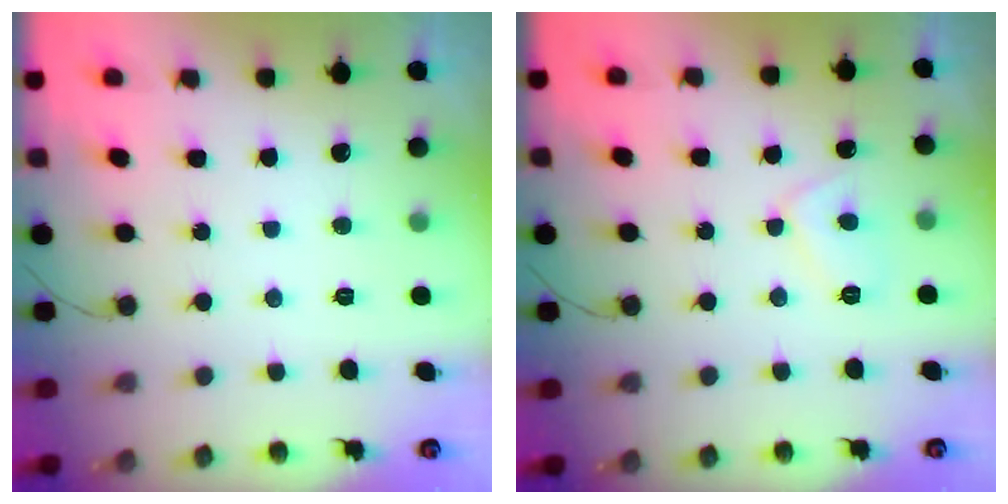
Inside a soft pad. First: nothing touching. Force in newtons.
{"total": 5.5, "press": 5.5, "slide": 0.6}